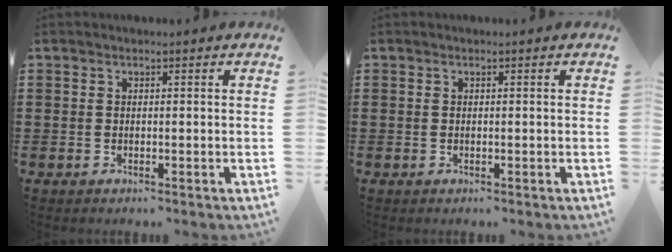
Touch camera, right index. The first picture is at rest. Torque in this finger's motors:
{"motor_torque": [0.00, 0.00, 0.01, -0.01]}